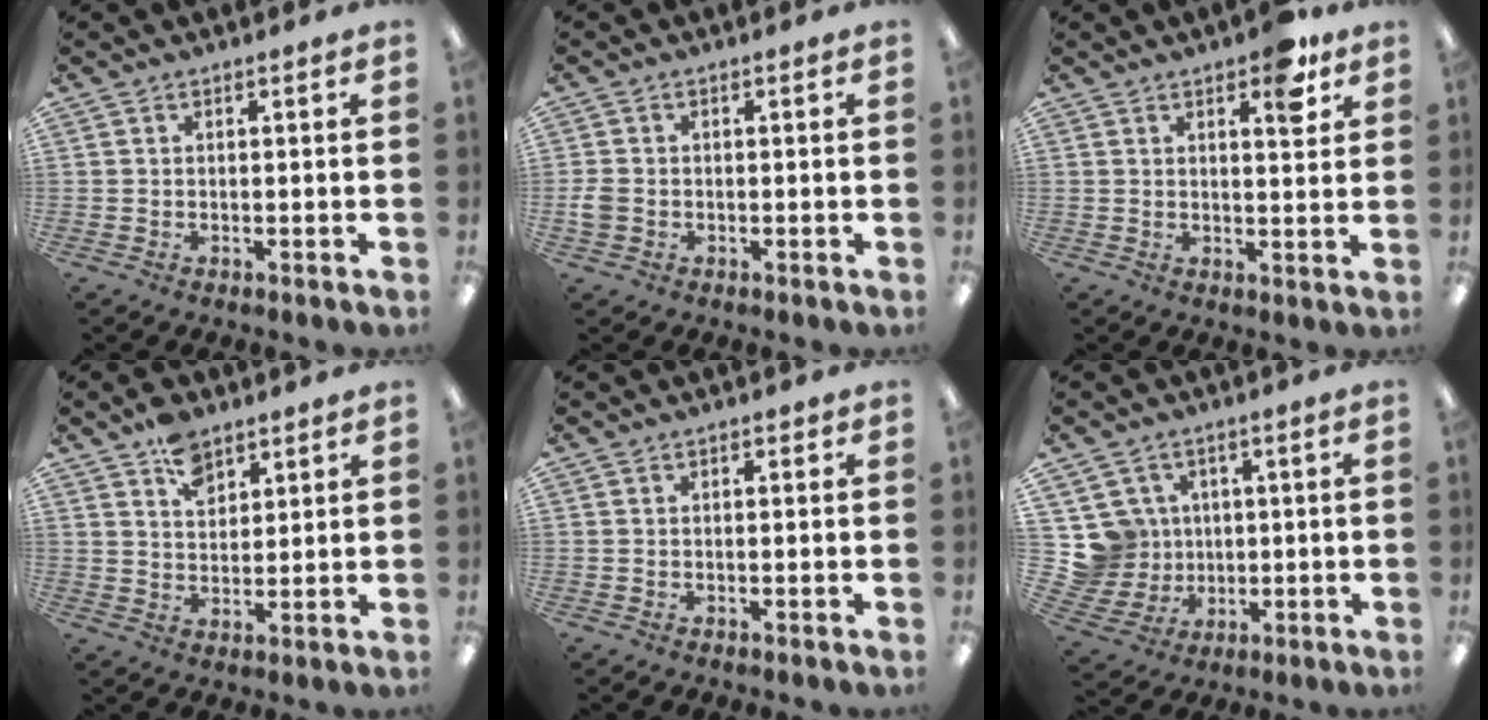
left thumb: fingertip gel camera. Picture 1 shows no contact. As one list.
[{"total": 2.9, "force": [-0.8, 2.3, 1.6], "torque": [-0.024, 0.005, -0.013]}, {"total": 7.0, "force": [4.3, 2.7, 4.8], "torque": [-0.049, -0.019, 0.065]}, {"total": 7.1, "force": [4.7, 4.3, 3.2], "torque": [-0.048, -0.020, 0.085]}, {"total": 0.5, "force": [0.3, 0.3, 0.2], "torque": [0.004, 0.000, 0.004]}, {"total": 9.5, "force": [2.5, 9.0, 1.2], "torque": [-0.066, -0.012, 0.061]}]